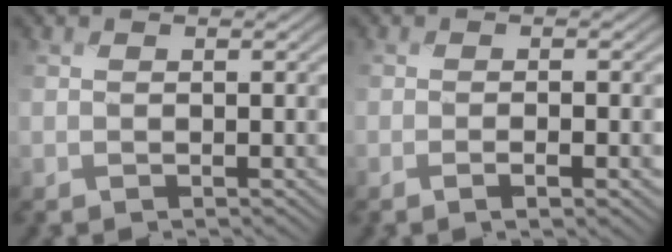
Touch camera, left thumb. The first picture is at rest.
{"total": 2.9, "force": [-1.1, 0.6, 2.6], "torque": [-0.045, 0.003, -0.022]}